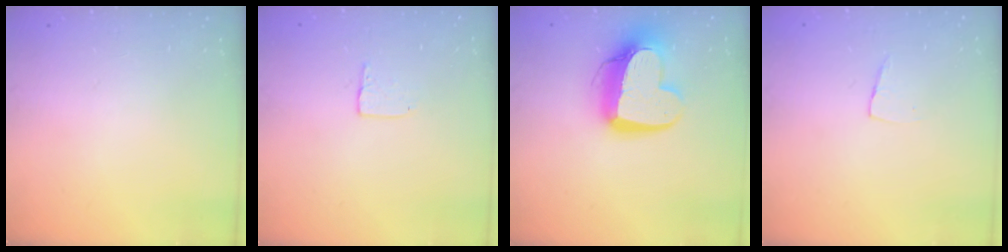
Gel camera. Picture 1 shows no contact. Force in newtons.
{"total": 3.9, "press": 3.9, "slide": 0.1}
{"total": 14.4, "press": 14.3, "slide": 1.3}
{"total": 3.7, "press": 3.7, "slide": 0.2}